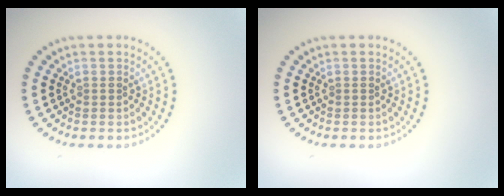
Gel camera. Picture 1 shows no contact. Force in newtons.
{"total": 0.0}